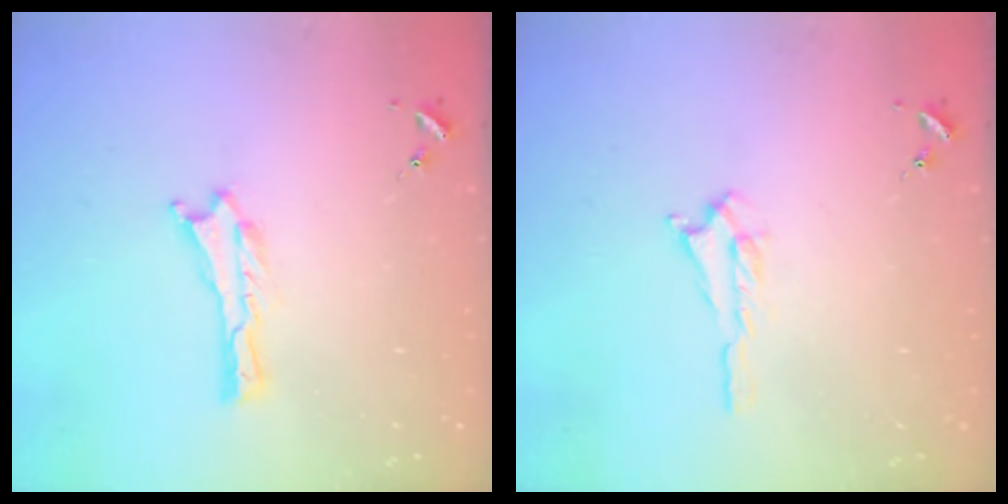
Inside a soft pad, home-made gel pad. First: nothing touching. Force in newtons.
{"total": 0.7, "press": 0.7, "slide": 0.2}